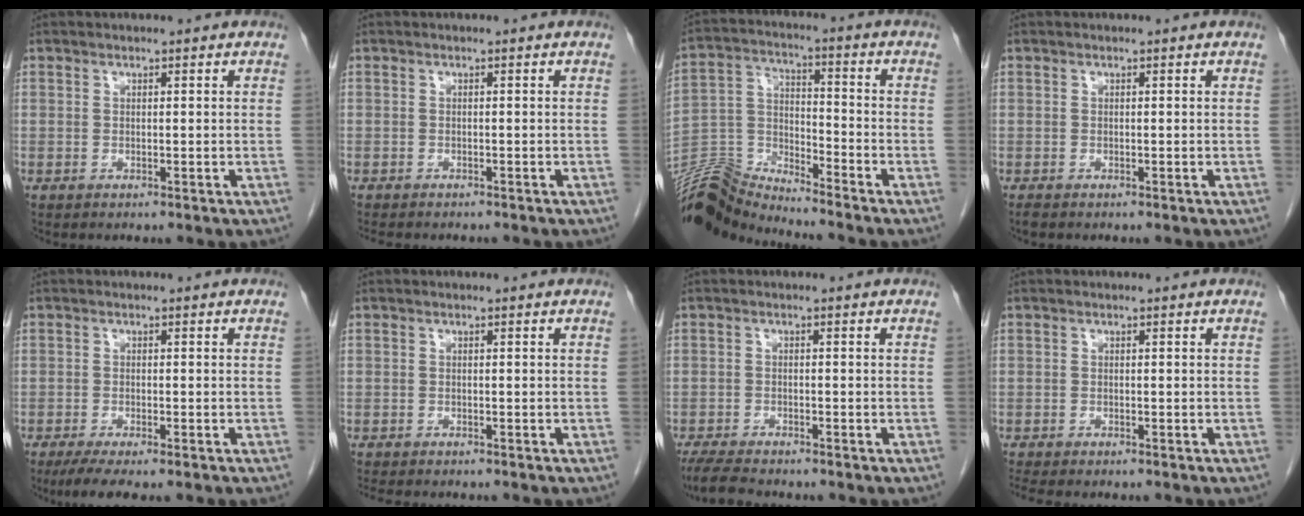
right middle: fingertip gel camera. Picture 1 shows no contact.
{"total": 5.5, "force": [-4.8, 1.5, 2.2], "torque": [-0.031, -0.008, -0.064]}
{"total": 9.5, "force": [-9.5, -0.7, 0.0], "torque": [-0.014, 0.031, -0.184]}
{"total": 0.7, "force": [-0.6, 0.2, 0.3], "torque": [-0.014, -0.003, -0.010]}
{"total": 5.8, "force": [-4.5, 0.8, 3.6], "torque": [-0.056, -0.014, -0.069]}
{"total": 6.0, "force": [-5.3, 1.3, 2.5], "torque": [-0.035, -0.009, -0.077]}
{"total": 5.4, "force": [-4.9, 0.6, 2.2], "torque": [-0.042, -0.020, -0.085]}
{"total": 6.2, "force": [-5.4, 1.3, 2.8], "torque": [-0.038, -0.009, -0.080]}